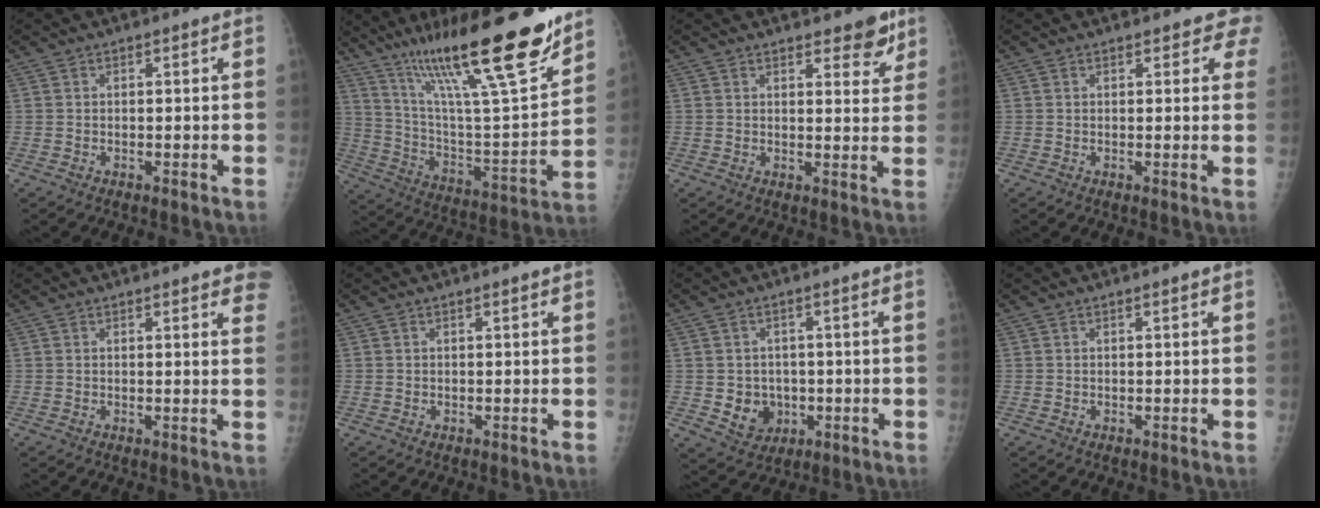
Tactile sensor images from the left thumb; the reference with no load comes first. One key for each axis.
{"total": 27.6, "fx": 18.9, "fy": 4.2, "fz": 19.7, "tx": -0.307, "ty": -0.071, "tz": 0.323}
{"total": 5.3, "fx": 3.9, "fy": 2.2, "fz": 3.0, "tx": -0.011, "ty": -0.022, "tz": 0.048}
{"total": 3.2, "fx": 2.8, "fy": 1.5, "fz": 0.6, "tx": 0.027, "ty": -0.009, "tz": 0.014}
{"total": 6.0, "fx": 4.5, "fy": 1.6, "fz": 3.7, "tx": -0.023, "ty": -0.009, "tz": 0.040}
{"total": 0.0}
{"total": 6.1, "fx": -0.9, "fy": 5.3, "fz": 2.7, "tx": -0.016, "ty": 0.004, "tz": -0.002}
{"total": 0.0}